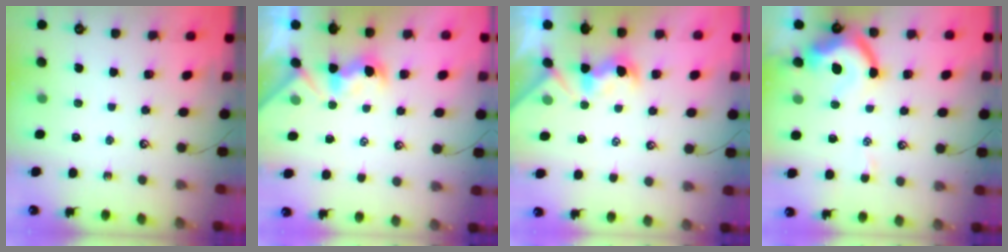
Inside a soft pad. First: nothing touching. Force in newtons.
{"total": 2.3, "press": 2.2, "slide": 0.8}
{"total": 2.3, "press": 2.2, "slide": 0.8}
{"total": 7.9, "press": 7.8, "slide": 1.4}